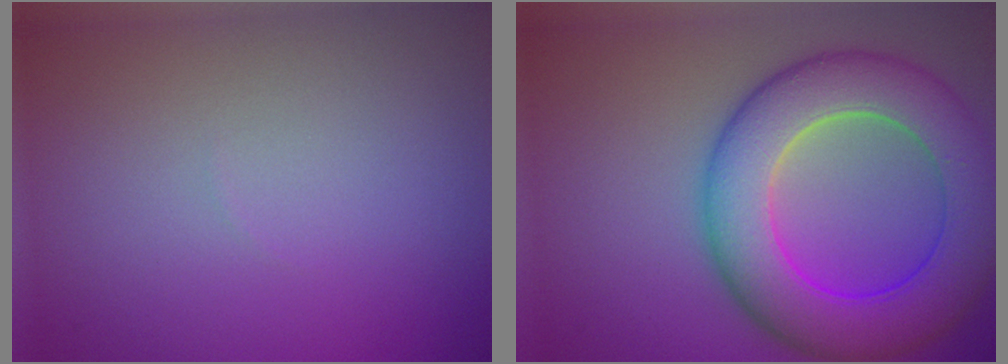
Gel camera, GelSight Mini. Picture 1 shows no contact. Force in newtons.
{"total": 9.9, "press": 9.9, "slide": 0.2}